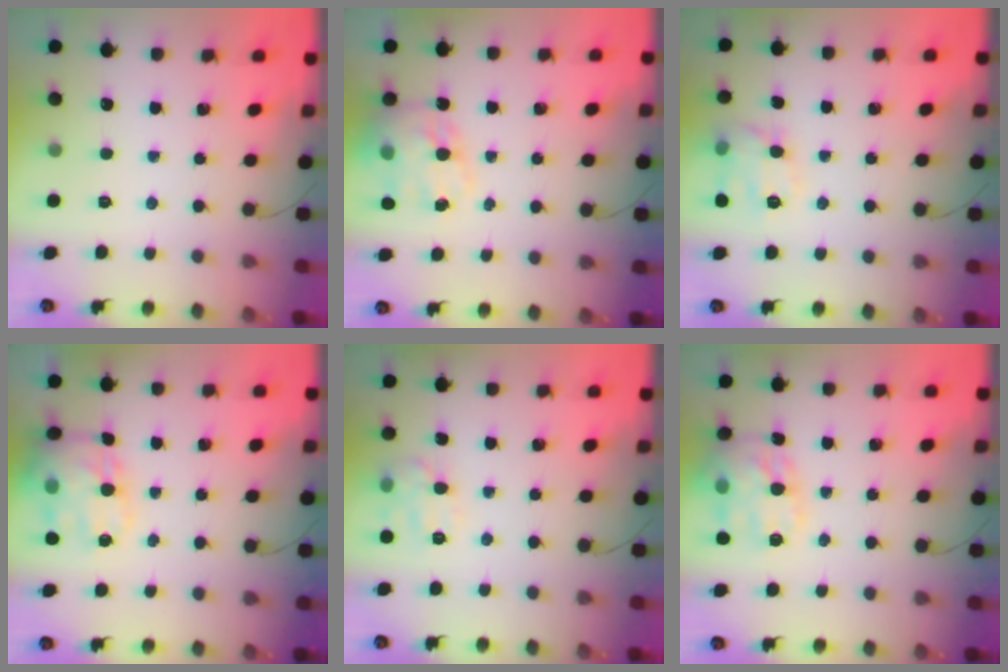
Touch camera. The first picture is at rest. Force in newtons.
{"total": 17.1, "press": 16.6, "slide": 4.2}
{"total": 11.5, "press": 11.4, "slide": 0.7}
{"total": 17.9, "press": 17.6, "slide": 3.1}
{"total": 9.9, "press": 9.9, "slide": 0.2}
{"total": 18.1, "press": 18.1, "slide": 1.6}